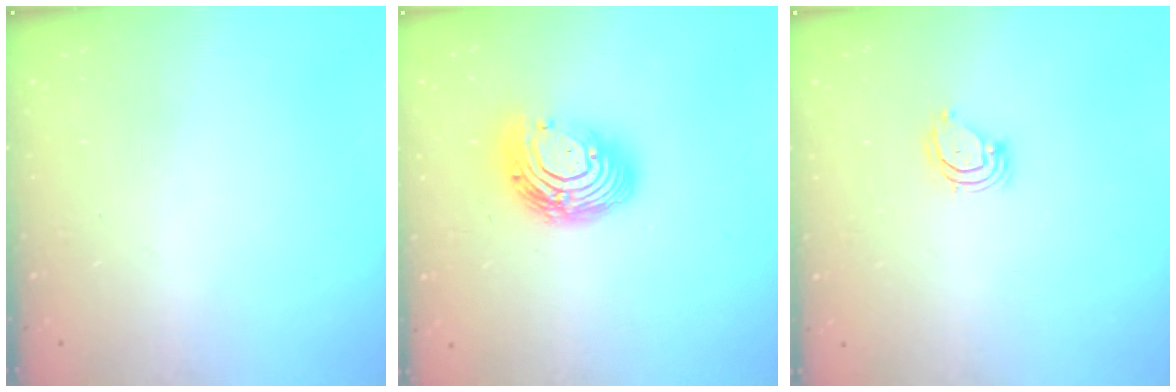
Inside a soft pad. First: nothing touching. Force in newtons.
{"total": 14.0, "press": 14.0, "slide": 1.1}
{"total": 3.8, "press": 3.8, "slide": 0.2}